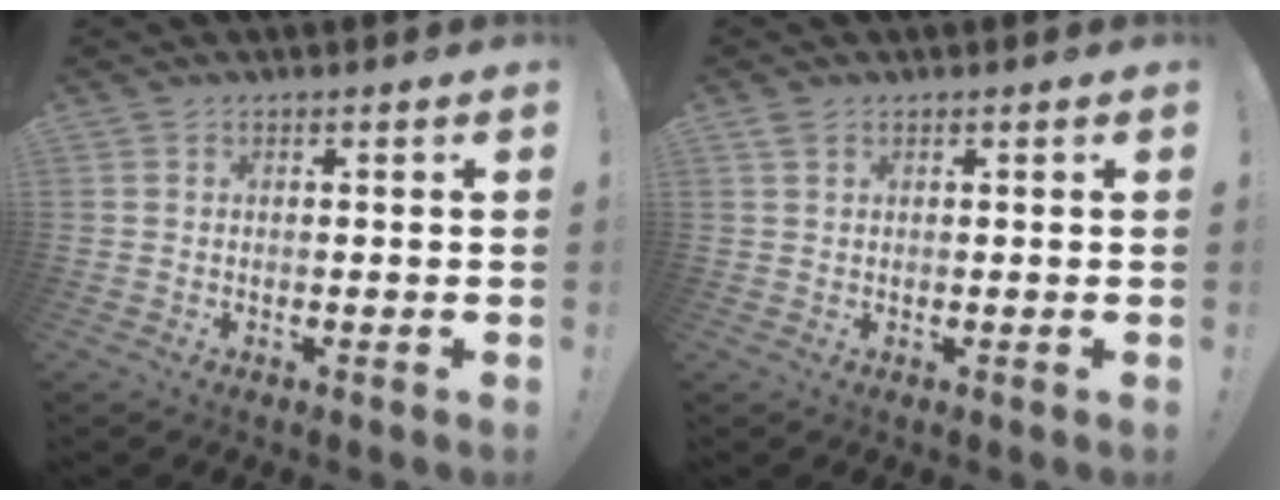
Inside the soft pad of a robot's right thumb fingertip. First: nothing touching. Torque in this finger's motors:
{"motor_torque": [-0.01, -0.05, 0.21, 0.15, -0.03]}